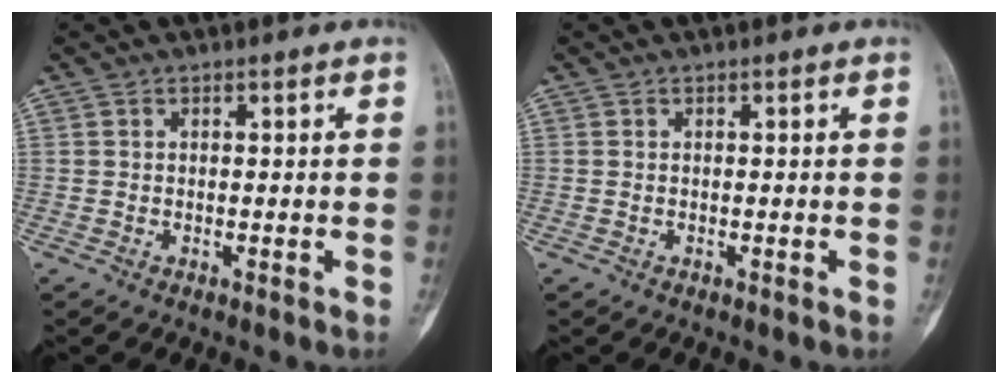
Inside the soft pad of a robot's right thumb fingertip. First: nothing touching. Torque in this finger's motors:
{"motor_torque": [0.56, -0.15, 0.06, -0.44, 0.04]}